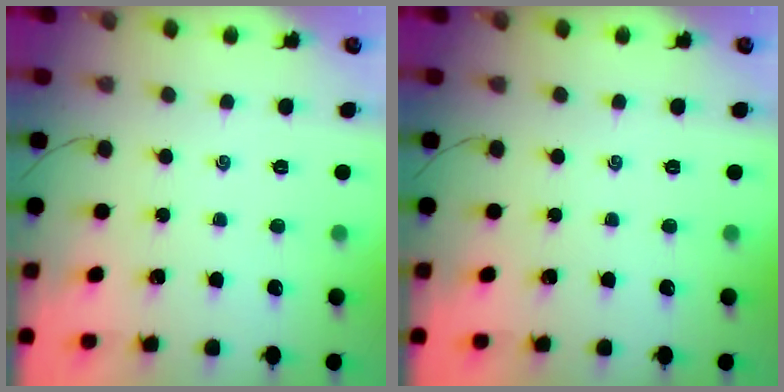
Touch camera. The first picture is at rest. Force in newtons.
{"total": 0.0}